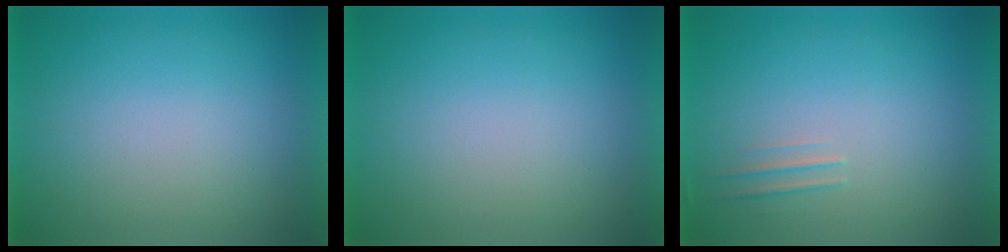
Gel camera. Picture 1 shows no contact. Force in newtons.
{"total": 0.0}
{"total": 1.5}